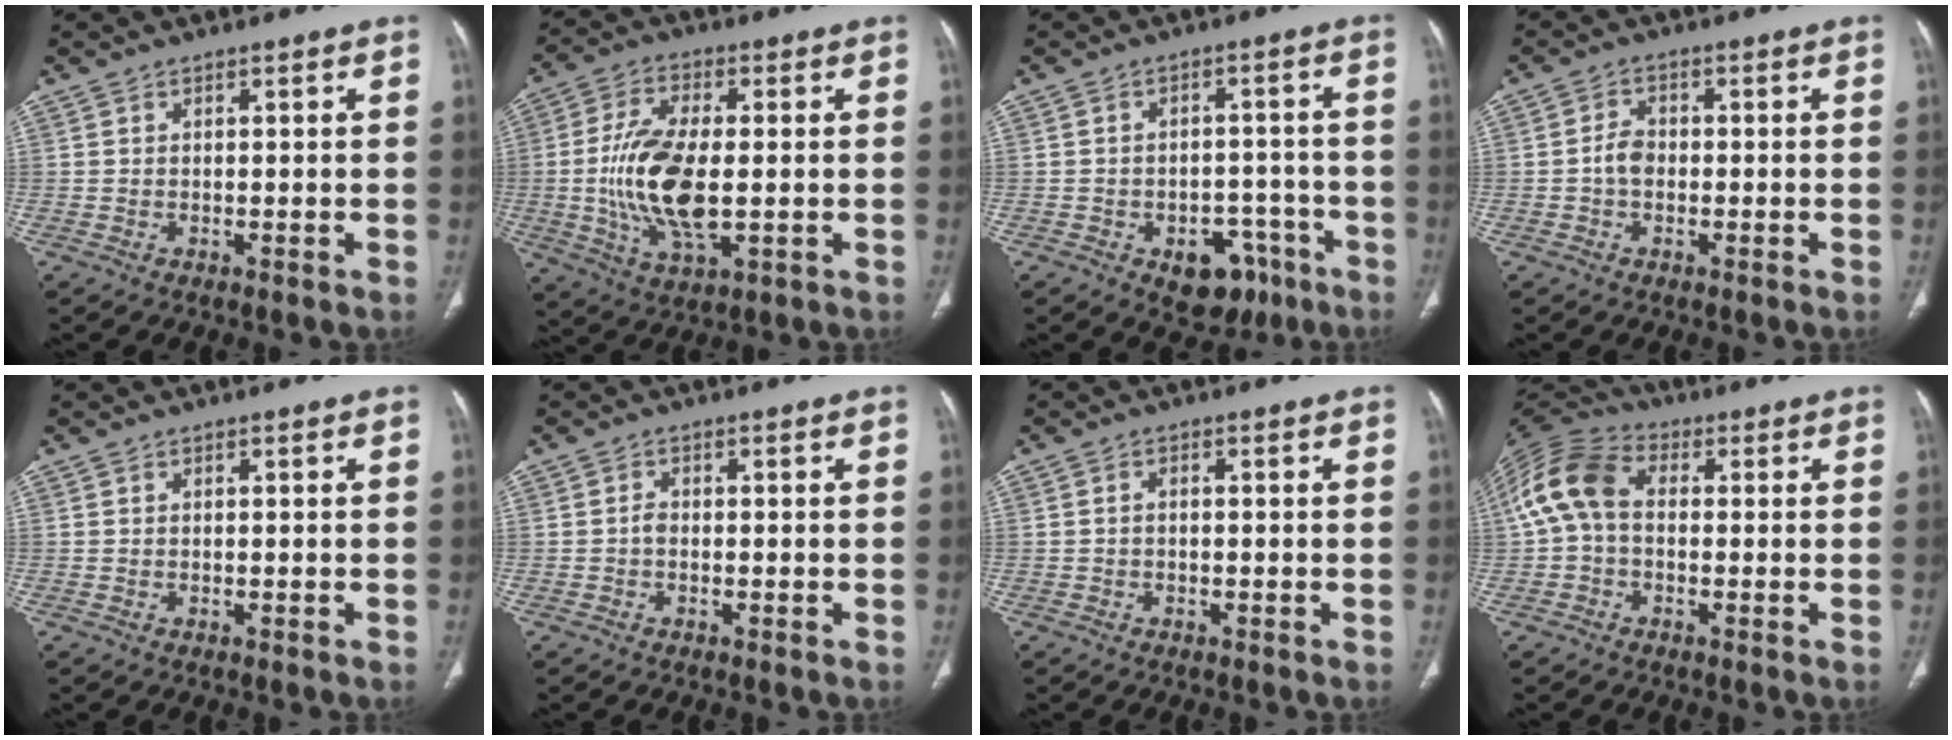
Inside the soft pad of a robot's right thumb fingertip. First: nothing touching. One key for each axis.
{"total": 14.7, "fx": -0.9, "fy": 6.4, "fz": 13.1, "tx": -0.265, "ty": -0.007, "tz": -0.014}
{"total": 9.1, "fx": -4.9, "fy": 6.0, "fz": 4.8, "tx": -0.031, "ty": 0.040, "tz": -0.057}
{"total": 3.1, "fx": -0.6, "fy": 2.2, "fz": 2.1, "tx": -0.030, "ty": 0.011, "tz": -0.019}
{"total": 0.0}
{"total": 1.2, "fx": -0.3, "fy": 0.8, "fz": 0.8, "tx": -0.012, "ty": 0.003, "tz": -0.010}
{"total": 0.9, "fx": -0.2, "fy": 0.6, "fz": 0.6, "tx": -0.010, "ty": 0.003, "tz": -0.007}
{"total": 11.2, "fx": 0.5, "fy": 7.7, "fz": 8.2, "tx": -0.167, "ty": 0.030, "tz": -0.004}